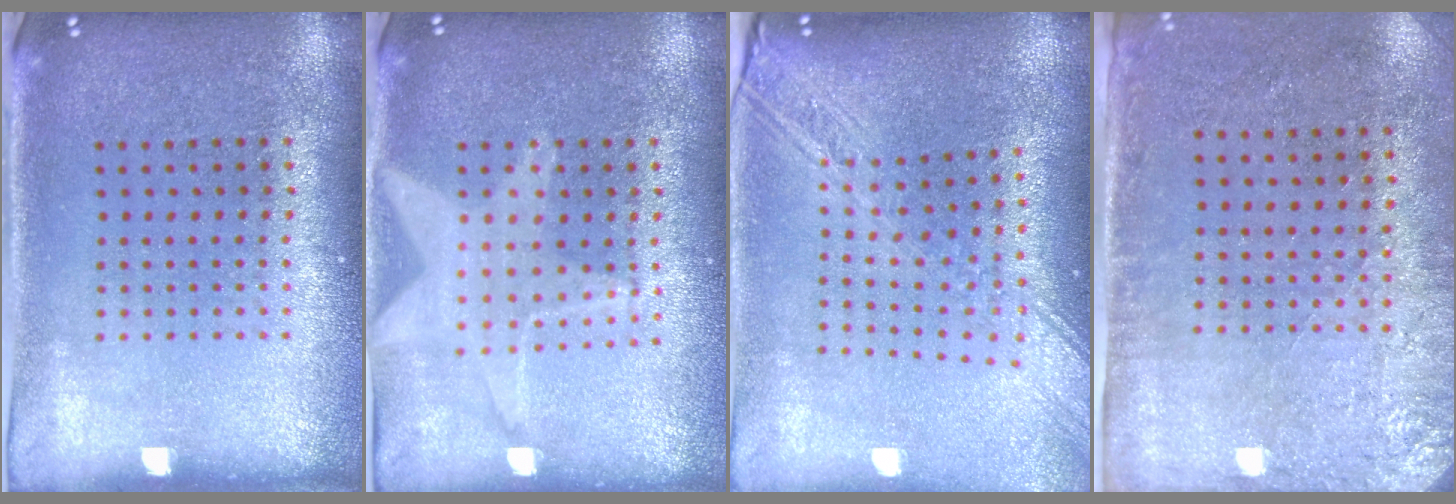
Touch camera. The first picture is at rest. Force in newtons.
{"total": 1.7, "press": 1.5, "slide": 0.7}
{"total": 2.7, "press": 2.1, "slide": 1.6}
{"total": 2.7, "press": 2.3, "slide": 1.5}